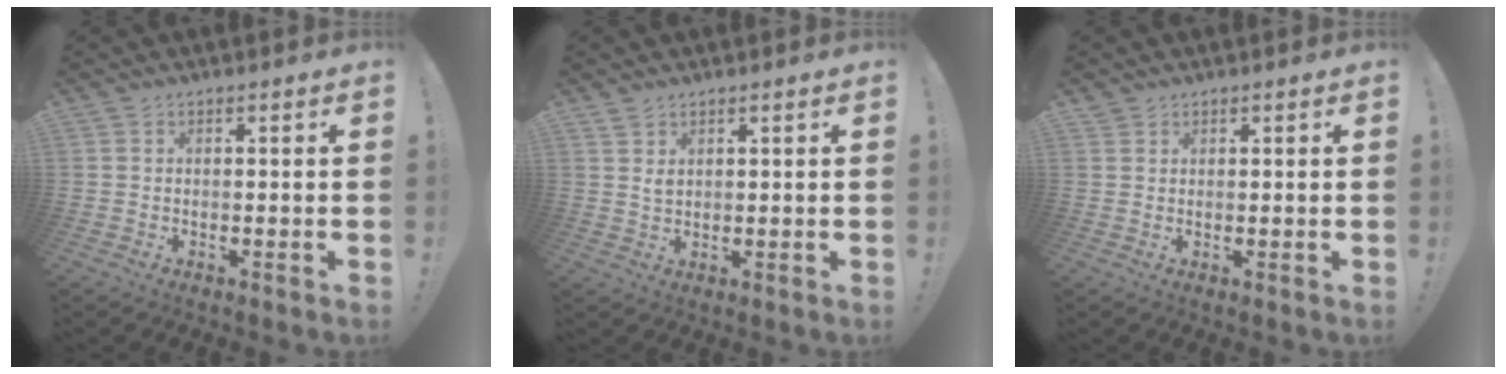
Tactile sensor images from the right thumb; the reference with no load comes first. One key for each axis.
{"total": 2.1, "fx": 1.5, "fy": 0.8, "fz": 1.1, "tx": -0.010, "ty": -0.010, "tz": 0.026}
{"total": 1.1, "fx": 0.9, "fy": 0.5, "fz": 0.1, "tx": -0.001, "ty": -0.004, "tz": 0.018}